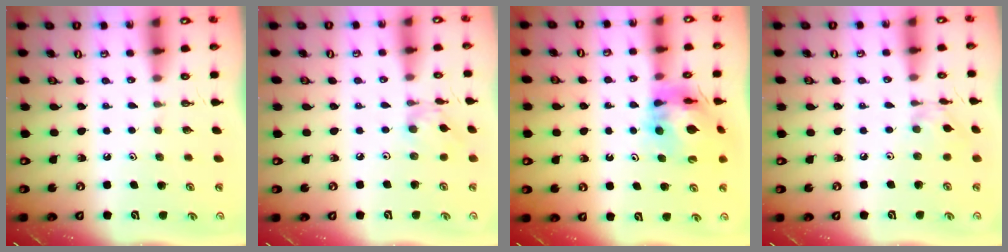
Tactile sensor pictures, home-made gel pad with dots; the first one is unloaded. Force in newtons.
{"total": 3.2, "press": 3.2, "slide": 0.4}
{"total": 13.0, "press": 12.9, "slide": 1.4}
{"total": 2.4, "press": 2.4, "slide": 0.2}